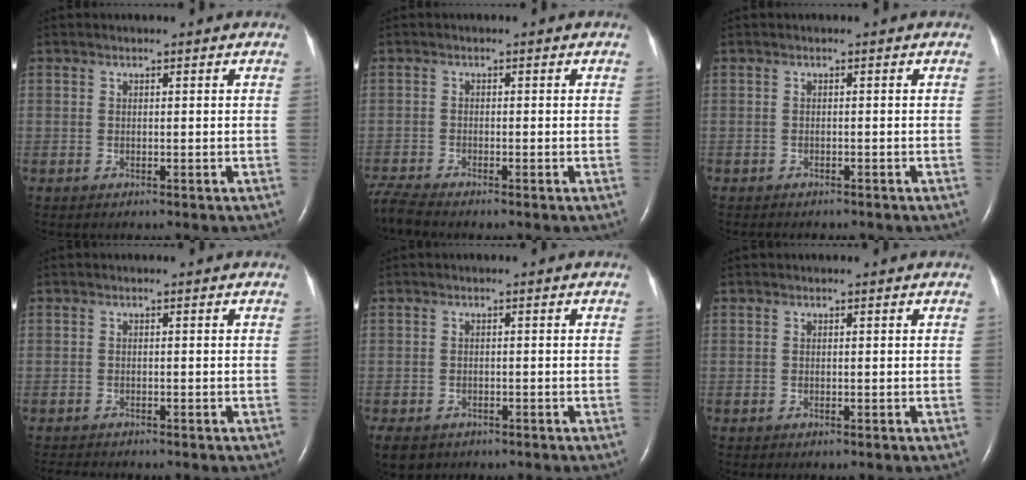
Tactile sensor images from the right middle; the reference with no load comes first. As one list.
[{"total": 3.3, "force": [-3.2, -0.6, 0.8], "torque": [-0.029, -0.019, -0.066]}, {"total": 2.6, "force": [-2.3, 1.0, 0.9], "torque": [-0.015, -0.004, -0.024]}, {"total": 2.5, "force": [-2.4, 0.3, 0.7], "torque": [-0.012, -0.008, -0.036]}, {"total": 7.7, "force": [-4.6, 5.3, 3.1], "torque": [-0.078, -0.011, -0.065]}, {"total": 0.0}]